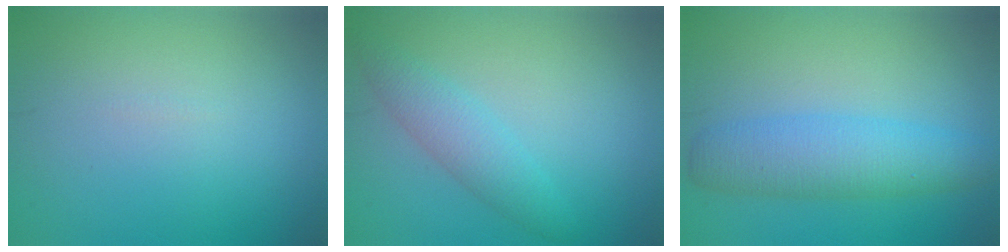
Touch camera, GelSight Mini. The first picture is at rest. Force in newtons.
{"total": 2.8, "press": 2.8, "slide": 0.1}
{"total": 4.9, "press": 4.9, "slide": 0.1}